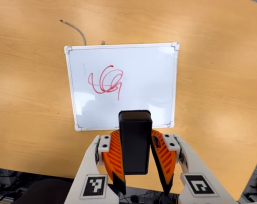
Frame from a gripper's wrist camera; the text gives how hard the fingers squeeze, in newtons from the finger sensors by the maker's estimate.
{"total": 7.8, "left": 7.1, "right": 8.5}